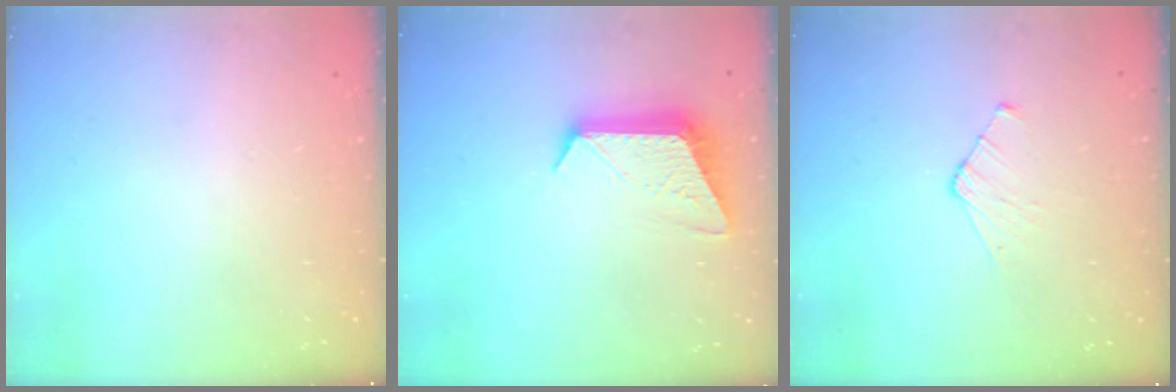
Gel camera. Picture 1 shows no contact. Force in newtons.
{"total": 10.3, "press": 10.3, "slide": 0.4}
{"total": 5.2, "press": 5.2, "slide": 0.5}